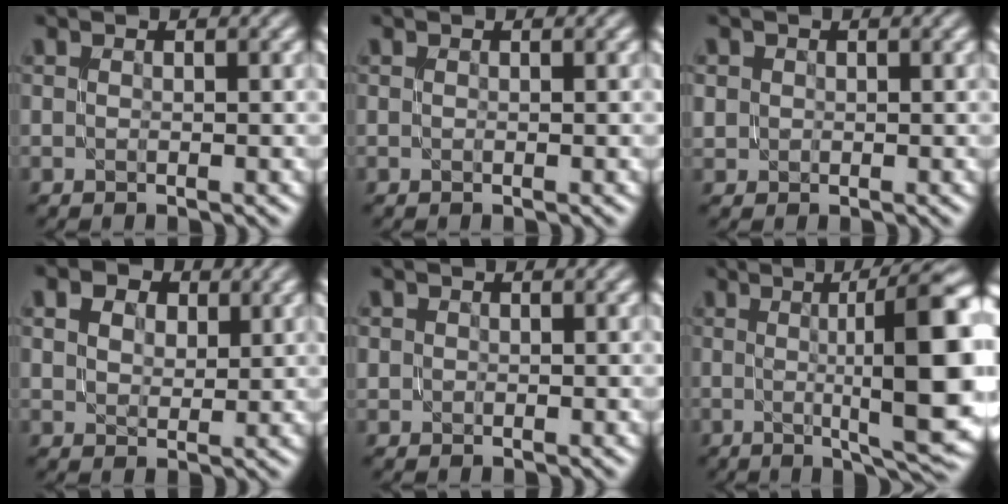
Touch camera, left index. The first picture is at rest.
{"total": 0.0}
{"total": 1.0, "force": [0.2, 1.0, 0.1], "torque": [0.002, -0.004, 0.007]}
{"total": 5.7, "force": [3.3, 3.5, 3.1], "torque": [-0.069, 0.014, 0.041]}
{"total": 0.6, "force": [0.1, 0.6, 0.0], "torque": [0.005, -0.003, 0.004]}
{"total": 14.1, "force": [0.9, 3.1, 13.7], "torque": [-0.158, 0.000, 0.023]}